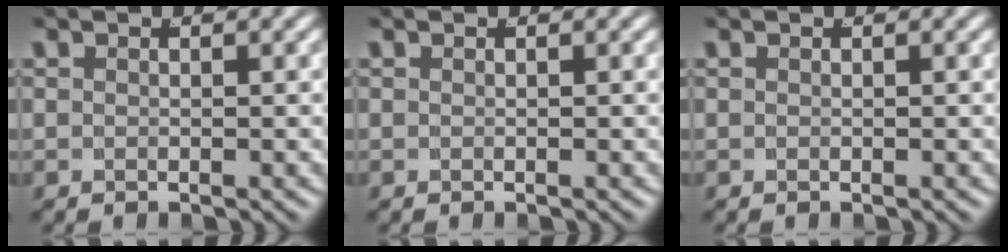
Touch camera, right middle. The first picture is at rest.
{"total": 0.0}
{"total": 0.0}